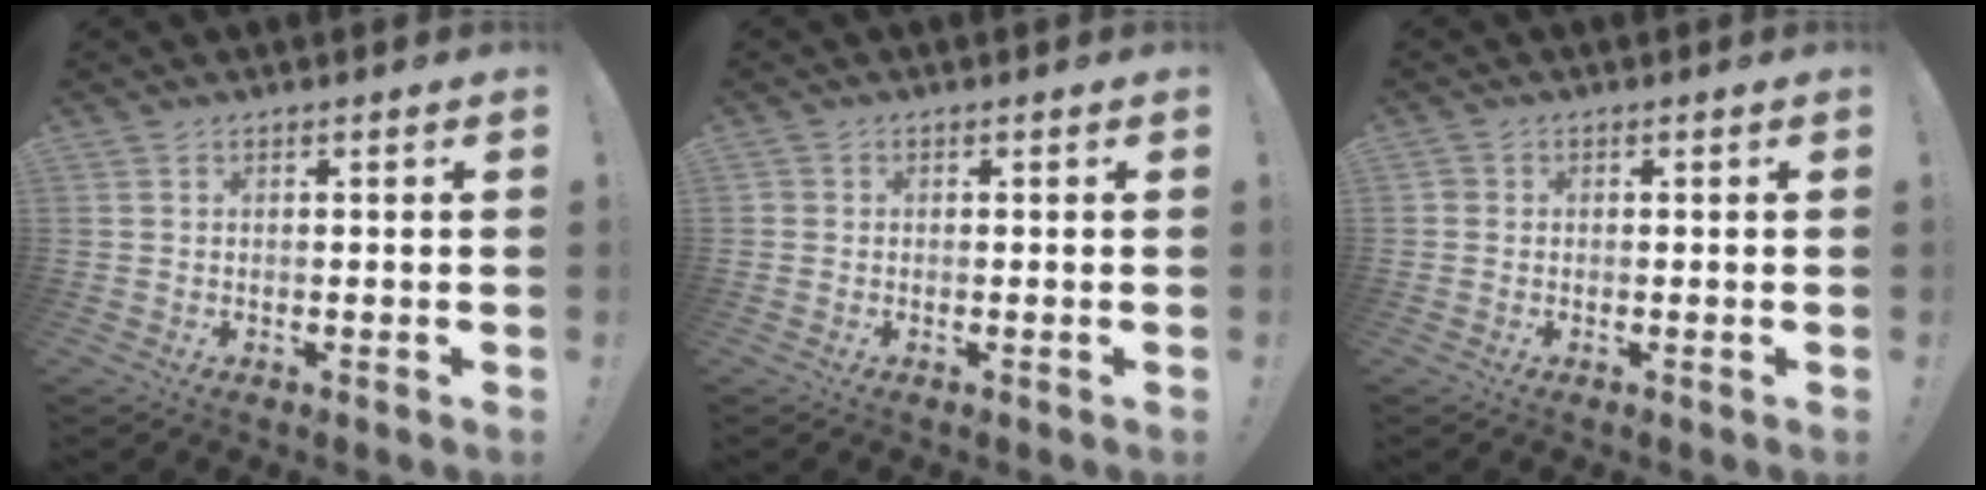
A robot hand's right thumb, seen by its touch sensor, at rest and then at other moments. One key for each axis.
{"total": 0.9, "fx": 0.1, "fy": 0.8, "fz": 0.3, "tx": -0.004, "ty": 0.003, "tz": 0.001}
{"total": 1.1, "fx": 0.0, "fy": 1.0, "fz": 0.4, "tx": -0.006, "ty": 0.003, "tz": 0.000}